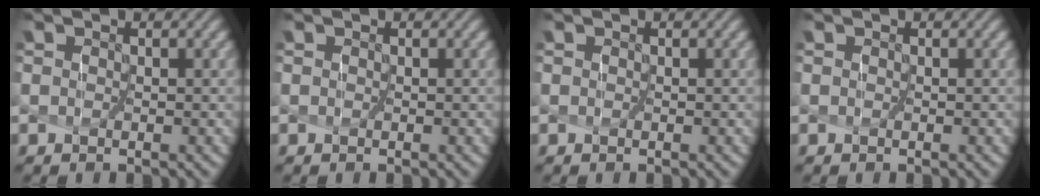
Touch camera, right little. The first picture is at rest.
{"total": 0.0}
{"total": 0.0}
{"total": 0.0}